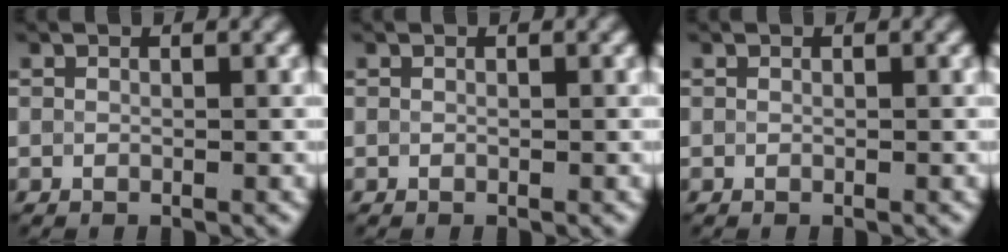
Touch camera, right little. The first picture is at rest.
{"total": 0.0}
{"total": 0.0}